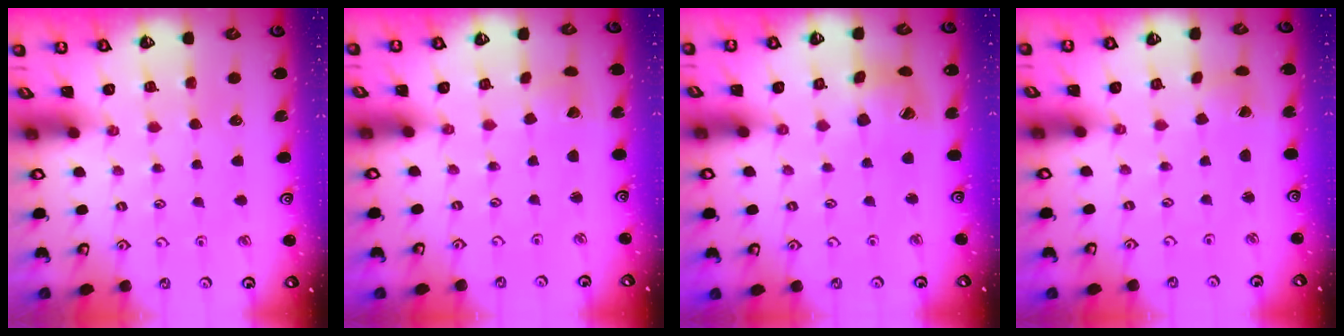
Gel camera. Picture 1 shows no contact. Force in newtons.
{"total": 1.9, "press": 1.9, "slide": 0.1}
{"total": 13.7, "press": 13.6, "slide": 1.9}
{"total": 1.5, "press": 1.5, "slide": 0.1}